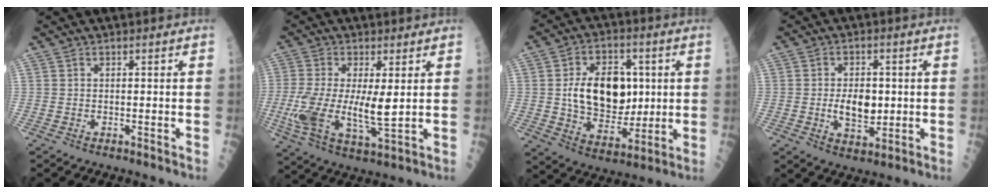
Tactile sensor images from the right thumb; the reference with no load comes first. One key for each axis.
{"total": 12.6, "fx": -0.1, "fy": 4.4, "fz": 11.8, "tx": -0.254, "ty": -0.019, "tz": 0.003}
{"total": 15.8, "fx": 1.9, "fy": 10.6, "fz": 11.6, "tx": -0.133, "ty": -0.004, "tz": 0.039}
{"total": 7.3, "fx": -0.2, "fy": 4.4, "fz": 5.8, "tx": -0.076, "ty": -0.005, "tz": 0.001}